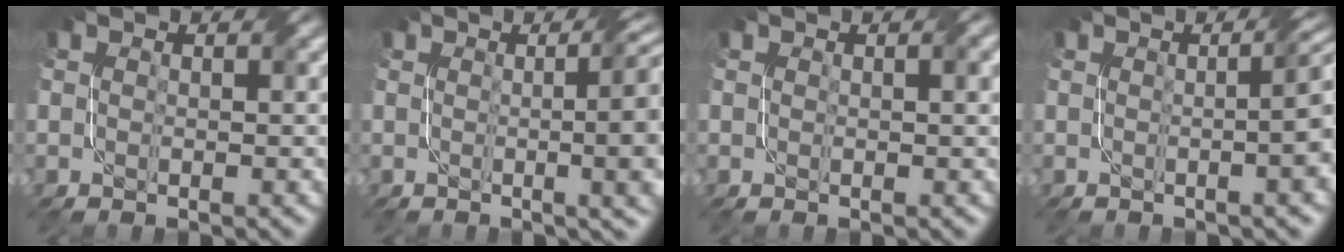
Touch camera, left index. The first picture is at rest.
{"total": 10.5, "force": [0.9, 4.4, 9.5], "torque": [-0.056, 0.023, -0.001]}
{"total": 1.6, "force": [0.7, 0.3, 1.4], "torque": [-0.017, 0.004, 0.011]}
{"total": 7.5, "force": [0.3, 3.1, 6.8], "torque": [-0.023, 0.027, -0.009]}